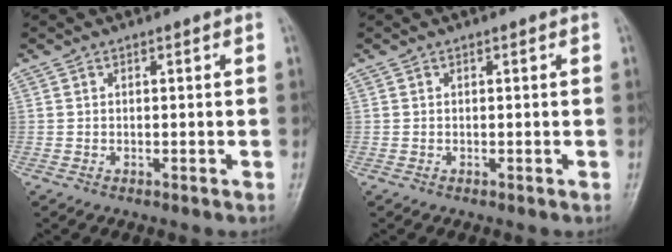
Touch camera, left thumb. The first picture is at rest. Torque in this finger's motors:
{"motor_torque": [0.00, 0.00, 0.00, 0.00, 0.00]}